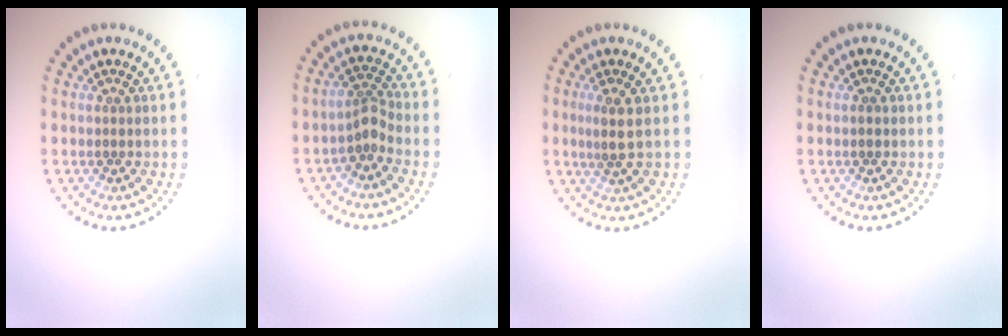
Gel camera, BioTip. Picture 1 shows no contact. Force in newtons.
{"total": 2.0, "press": 1.3, "slide": 1.5}
{"total": 1.9, "press": 1.6, "slide": 1.0}
{"total": 0.6, "press": 0.6, "slide": 0.2}